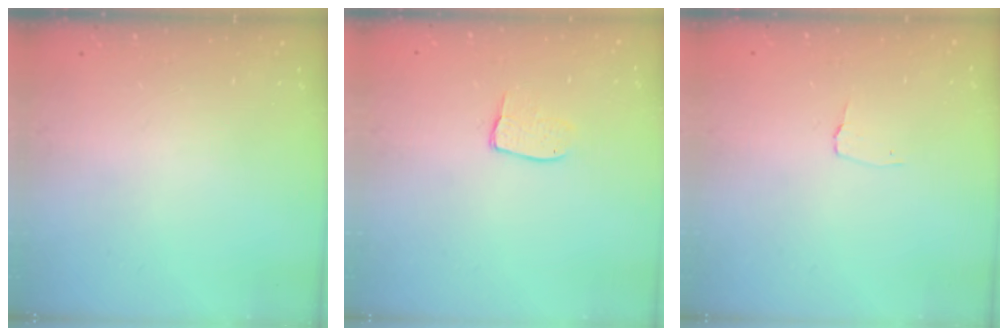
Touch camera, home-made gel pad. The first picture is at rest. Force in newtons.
{"total": 6.1, "press": 6.1, "slide": 0.5}
{"total": 2.7, "press": 2.7, "slide": 0.3}